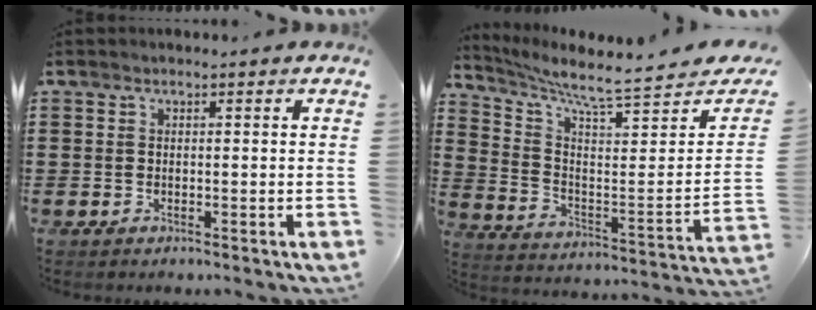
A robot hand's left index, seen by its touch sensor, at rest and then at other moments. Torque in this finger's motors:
{"motor_torque": [1.13, -1.01, 0.12, 0.03]}